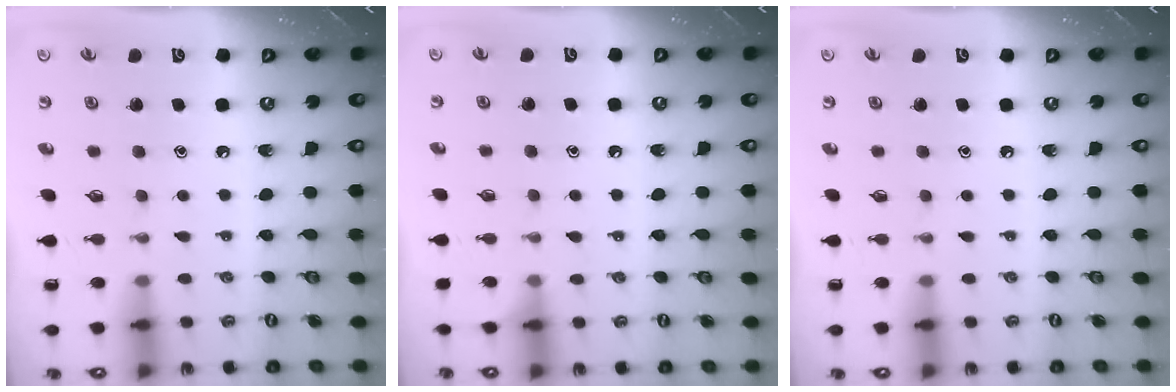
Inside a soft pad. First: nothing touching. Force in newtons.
{"total": 6.1, "press": 6.0, "slide": 0.9}
{"total": 0.0}